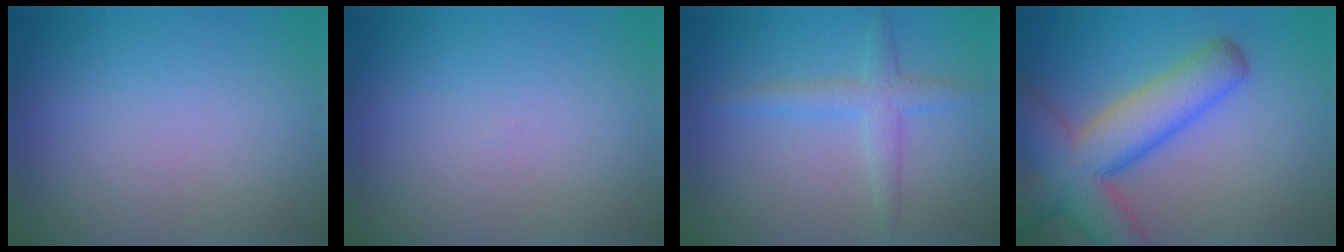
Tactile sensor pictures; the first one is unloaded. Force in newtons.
{"total": 0.0}
{"total": 2.6, "press": 2.6, "slide": 0.1}
{"total": 9.4, "press": 9.4, "slide": 0.4}